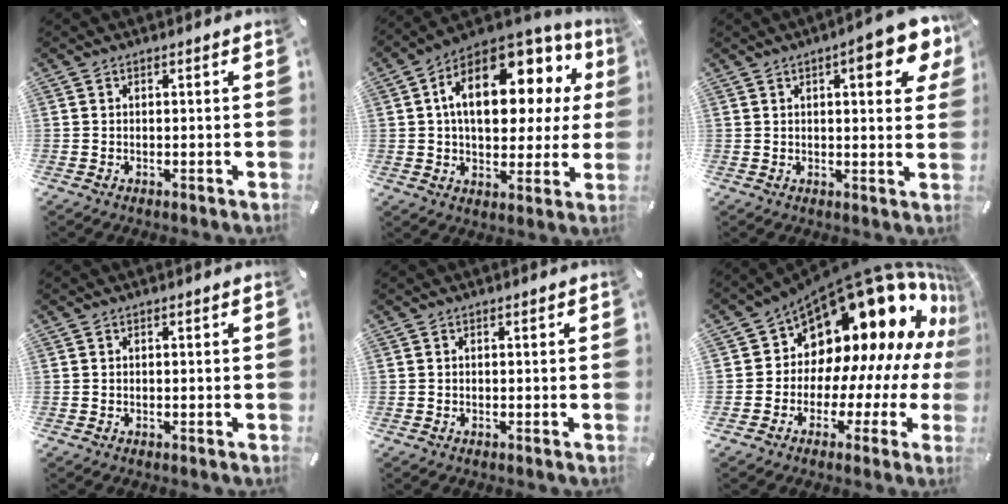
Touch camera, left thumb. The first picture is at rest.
{"total": 19.3, "force": [6.6, 11.1, 14.4], "torque": [-0.218, -0.033, 0.112]}
{"total": 10.6, "force": [5.2, 3.0, 8.8], "torque": [-0.117, -0.023, 0.082]}
{"total": 0.0}
{"total": 0.0}
{"total": 19.7, "force": [11.5, 11.6, 10.9], "torque": [-0.155, -0.123, 0.218]}